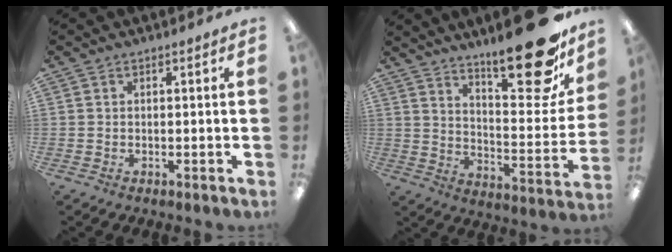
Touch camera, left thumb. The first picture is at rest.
{"total": 23.3, "force": [16.5, 7.5, 14.7], "torque": [-0.194, -0.115, 0.265]}